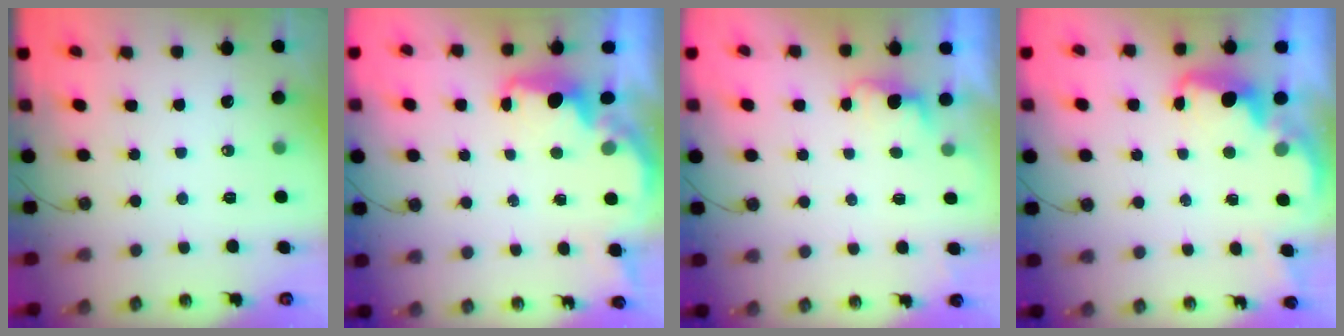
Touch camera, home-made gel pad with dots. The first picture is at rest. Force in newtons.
{"total": 2.1, "press": 2.0, "slide": 0.8}
{"total": 1.3, "press": 1.1, "slide": 0.8}
{"total": 2.1, "press": 2.0, "slide": 0.6}